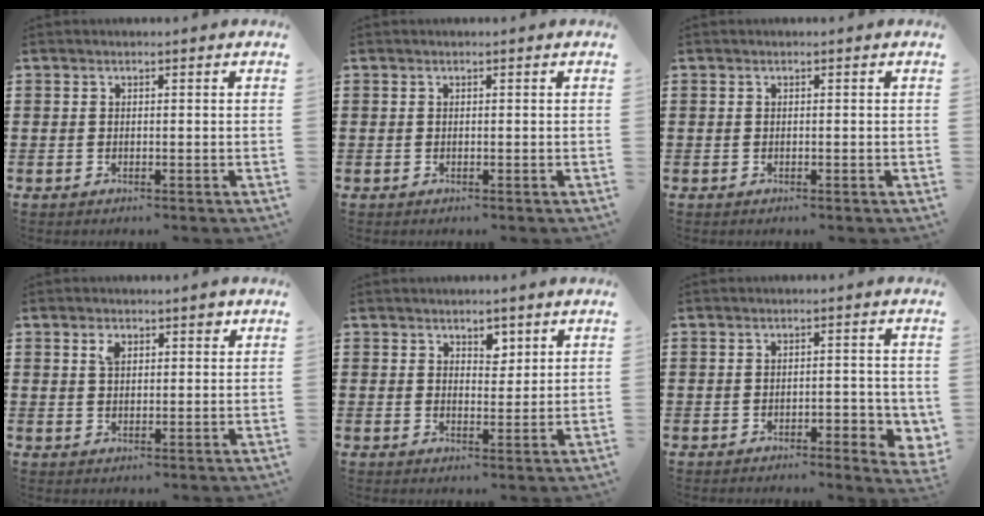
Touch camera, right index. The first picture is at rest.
{"total": 0.0}
{"total": 0.0}
{"total": 2.9, "force": [1.6, 1.5, 1.9], "torque": [-0.027, -0.001, 0.025]}
{"total": 3.0, "force": [2.2, 1.7, 1.0], "torque": [-0.018, 0.006, 0.040]}
{"total": 3.1, "force": [-1.4, 1.0, 2.6], "torque": [-0.043, 0.004, -0.025]}